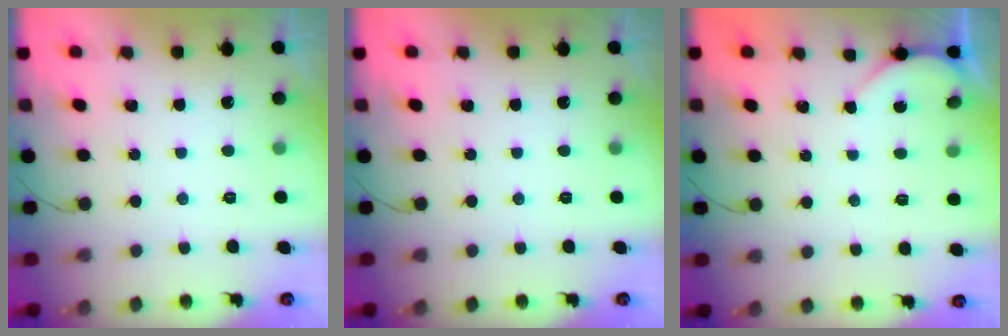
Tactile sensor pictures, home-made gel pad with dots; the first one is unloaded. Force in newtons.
{"total": 0.0}
{"total": 2.5, "press": 2.4, "slide": 0.3}